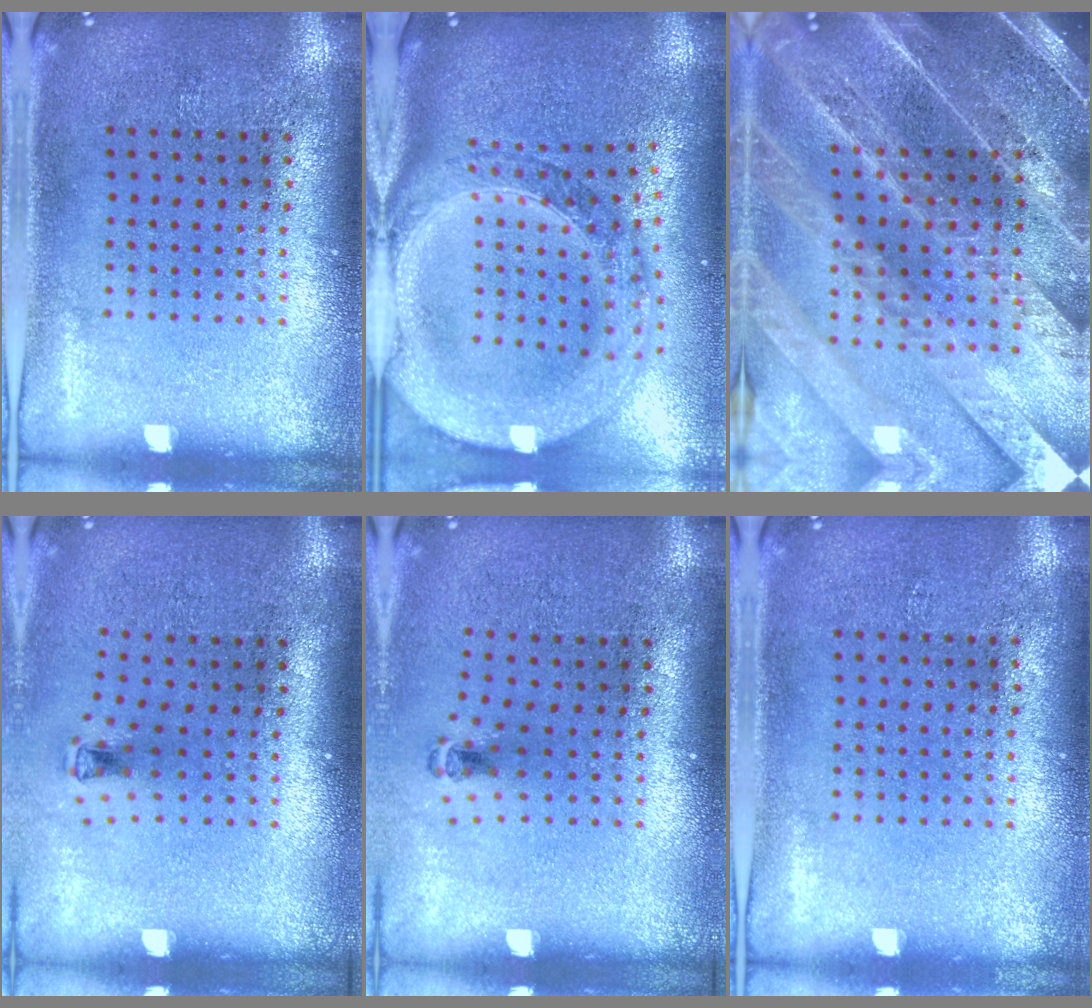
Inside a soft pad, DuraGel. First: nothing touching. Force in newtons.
{"total": 3.7, "press": 2.9, "slide": 2.2}
{"total": 5.1, "press": 4.4, "slide": 2.6}
{"total": 0.7, "press": 0.3, "slide": 0.6}
{"total": 0.6, "press": 0.4, "slide": 0.5}
{"total": 0.0}